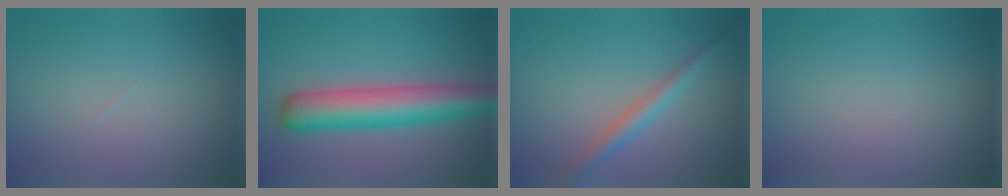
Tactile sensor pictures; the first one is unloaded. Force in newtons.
{"total": 7.6, "press": 7.6, "slide": 0.2}
{"total": 2.3, "press": 2.3, "slide": 0.1}
{"total": 0.0}